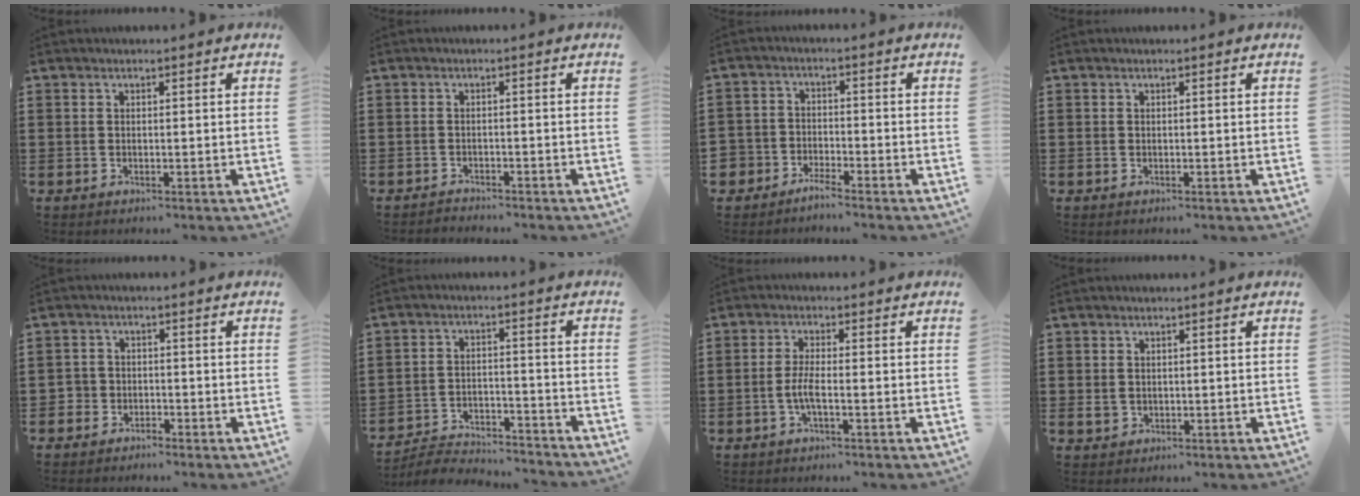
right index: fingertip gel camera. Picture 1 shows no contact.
{"total": 1.2, "force": [-1.2, -0.1, -0.1], "torque": [-0.001, 0.003, -0.027]}
{"total": 3.1, "force": [-3.1, 0.5, -0.1], "torque": [-0.008, -0.002, -0.064]}
{"total": 0.0}
{"total": 2.4, "force": [-2.0, 1.2, -0.2], "torque": [-0.005, 0.000, -0.046]}
{"total": 4.6, "force": [-4.6, 0.5, 0.6], "torque": [-0.020, 0.003, -0.095]}
{"total": 3.4, "force": [-1.1, 0.6, 3.1], "torque": [-0.077, -0.006, -0.028]}
{"total": 1.5, "force": [0.0, 1.4, 0.6], "torque": [-0.015, 0.003, -0.001]}